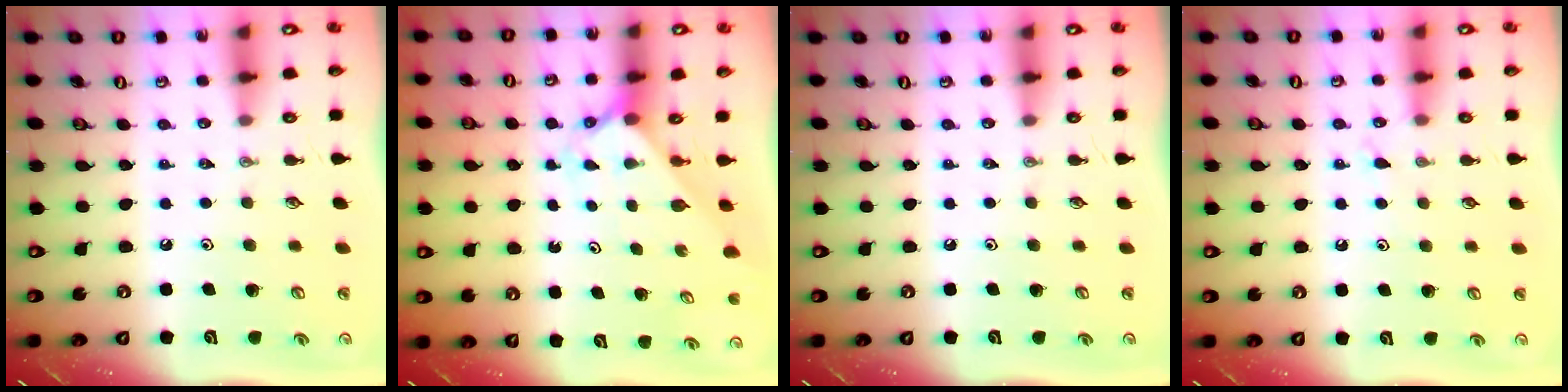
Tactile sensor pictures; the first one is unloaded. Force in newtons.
{"total": 1.9, "press": 1.9, "slide": 0.1}
{"total": 0.0}
{"total": 6.3, "press": 6.3, "slide": 0.7}